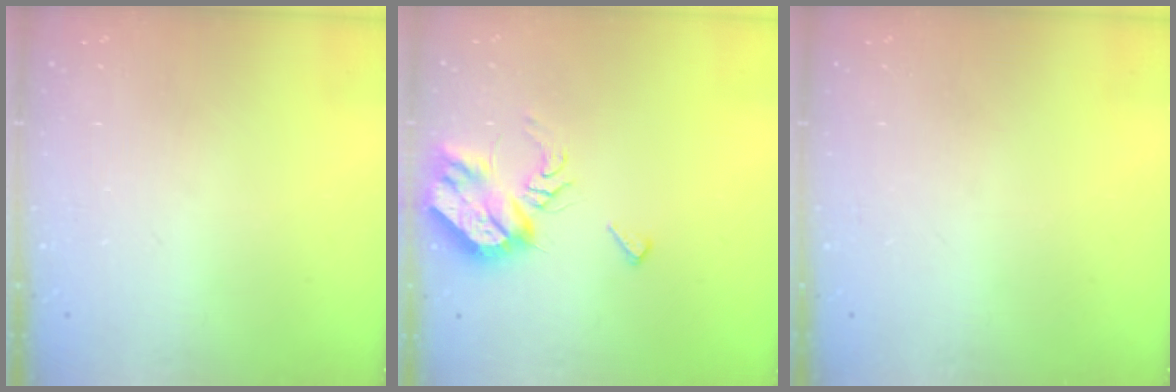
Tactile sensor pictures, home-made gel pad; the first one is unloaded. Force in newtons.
{"total": 9.4, "press": 9.3, "slide": 1.0}
{"total": 0.0}